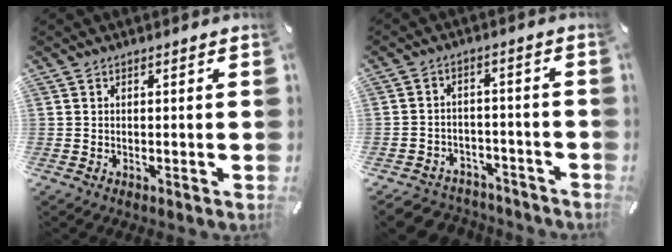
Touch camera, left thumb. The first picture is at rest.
{"total": 4.7, "force": [-3.2, 3.3, 1.2], "torque": [-0.022, 0.016, -0.063]}